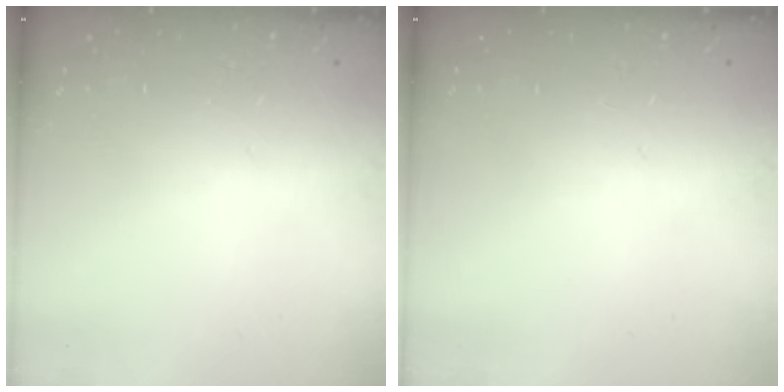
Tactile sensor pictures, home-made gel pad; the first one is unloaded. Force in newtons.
{"total": 0.0}